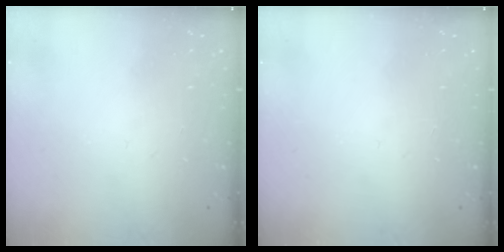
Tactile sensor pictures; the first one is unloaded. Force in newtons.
{"total": 0.0}